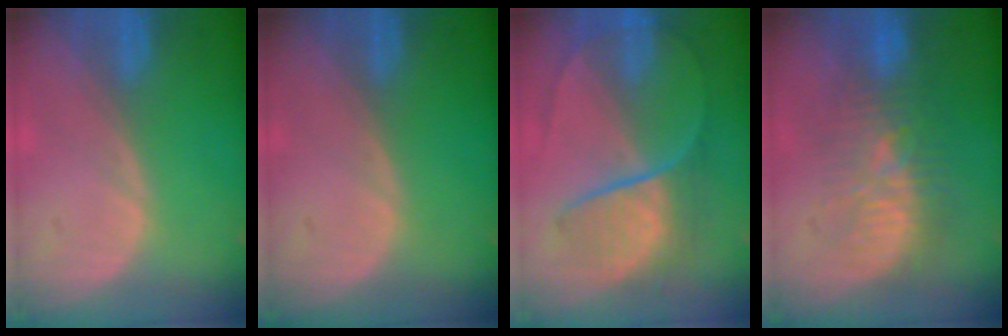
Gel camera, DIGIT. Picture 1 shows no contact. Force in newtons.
{"total": 0.0}
{"total": 8.2, "press": 7.3, "slide": 3.7}
{"total": 9.1, "press": 8.6, "slide": 2.8}